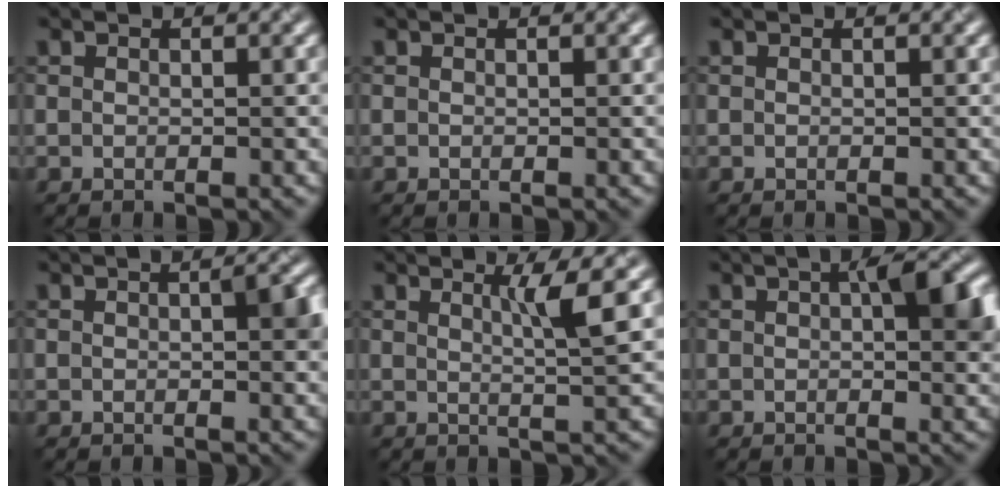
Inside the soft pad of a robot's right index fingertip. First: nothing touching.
{"total": 0.0}
{"total": 0.0}
{"total": 2.6, "force": [0.3, 1.1, 2.3], "torque": [-0.028, 0.005, 0.003]}
{"total": 2.5, "force": [1.1, 0.0, 2.2], "torque": [-0.034, 0.002, 0.017]}
{"total": 5.0, "force": [1.1, 1.9, 4.5], "torque": [-0.059, 0.008, 0.014]}